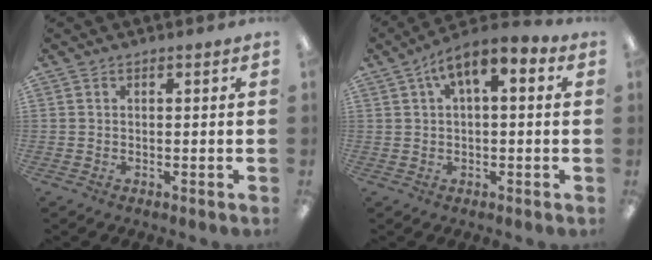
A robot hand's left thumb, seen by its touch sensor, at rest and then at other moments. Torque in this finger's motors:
{"motor_torque": [1.44, 1.25, 1.40, -0.73, 0.27]}